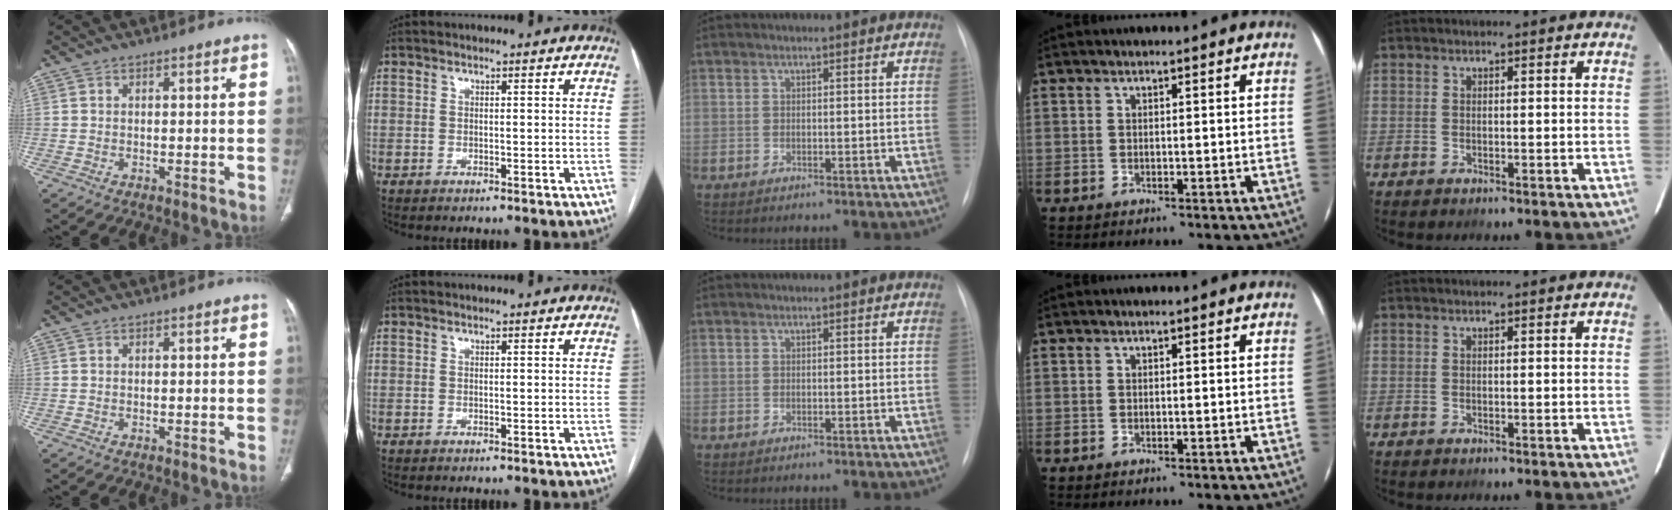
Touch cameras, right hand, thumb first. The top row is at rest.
{}